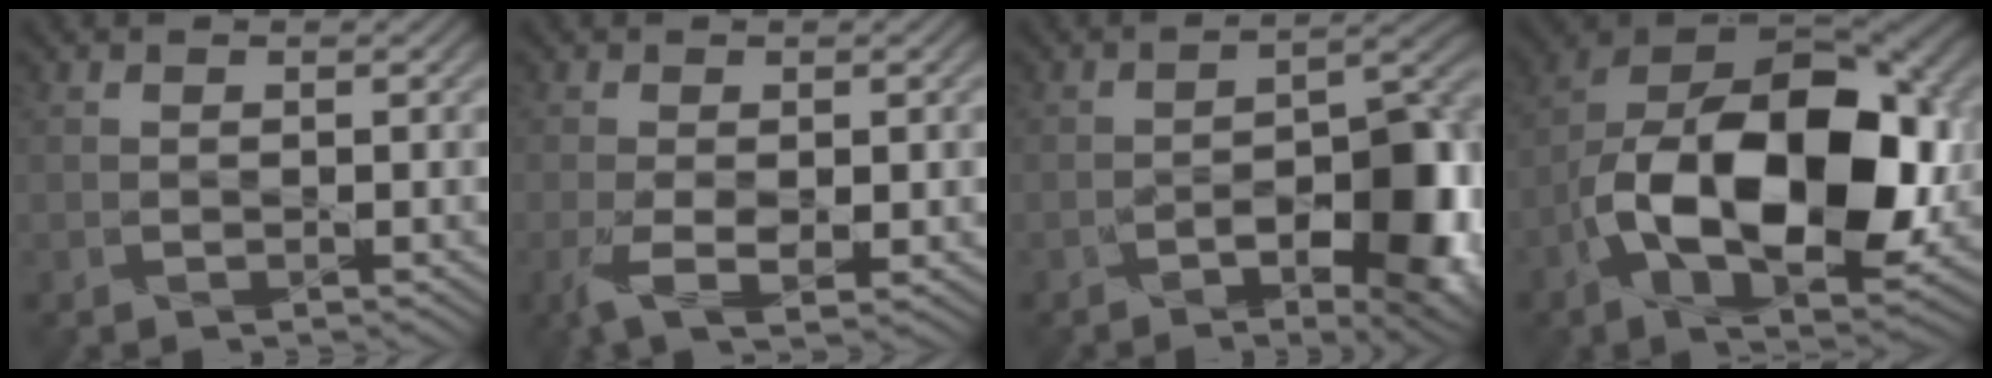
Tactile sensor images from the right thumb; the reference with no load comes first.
{"total": 4.3, "force": [-1.2, 2.0, 3.7], "torque": [-0.097, -0.009, -0.019]}
{"total": 12.5, "force": [-5.6, 4.8, 10.1], "torque": [-0.133, -0.002, -0.080]}
{"total": 18.1, "force": [-3.5, 9.9, 14.7], "torque": [-0.263, -0.011, -0.061]}